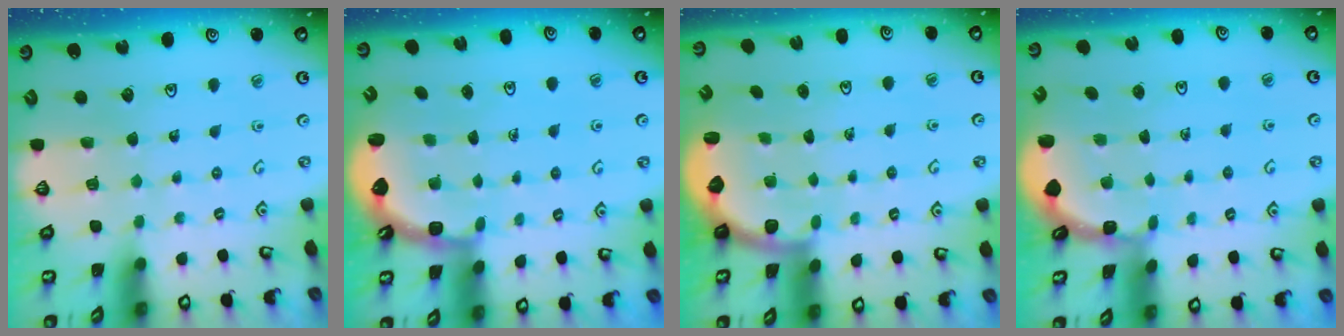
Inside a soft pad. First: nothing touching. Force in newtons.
{"total": 2.6, "press": 2.2, "slide": 1.4}
{"total": 2.4, "press": 2.1, "slide": 1.3}
{"total": 1.1, "press": 1.1, "slide": 0.3}